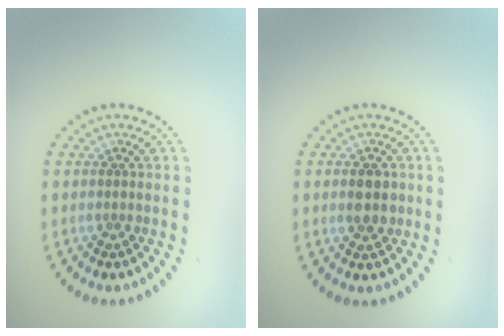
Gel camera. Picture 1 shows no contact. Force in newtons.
{"total": 2.3, "press": 2.3, "slide": 0.1}